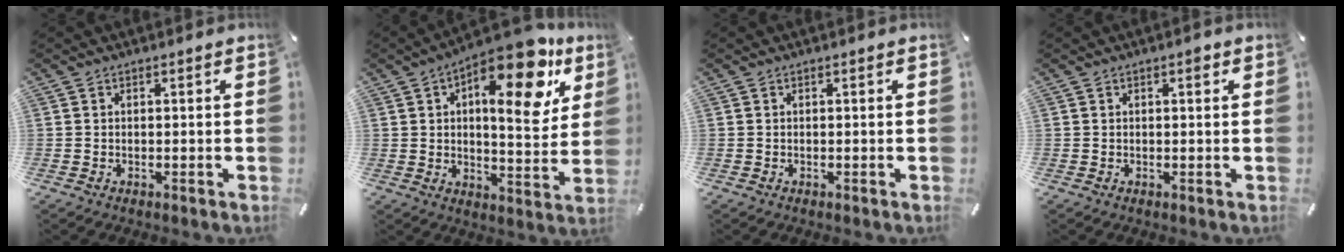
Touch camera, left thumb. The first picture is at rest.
{"total": 18.6, "force": [9.9, 7.7, 13.7], "torque": [-0.177, -0.066, 0.154]}
{"total": 0.0}
{"total": 1.3, "force": [0.5, 0.5, 1.1], "torque": [-0.007, -0.001, 0.003]}